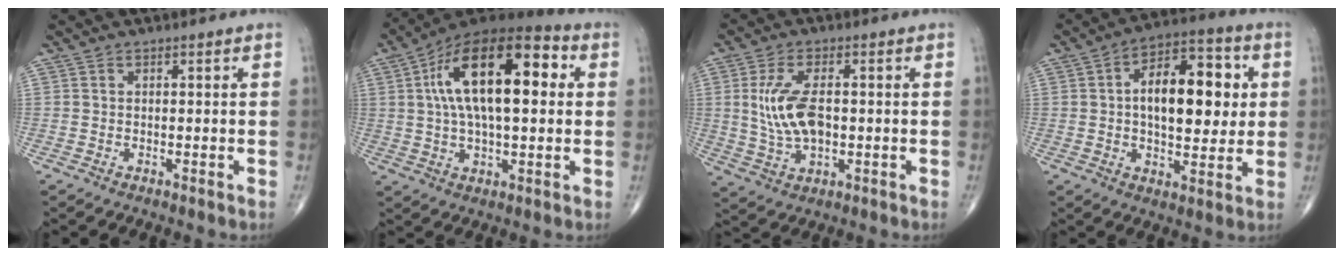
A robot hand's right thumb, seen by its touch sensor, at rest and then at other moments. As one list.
[{"total": 21.8, "force": [4.3, 9.8, 19.0], "torque": [-0.312, 0.021, 0.059]}, {"total": 9.9, "force": [0.5, 5.0, 8.5], "torque": [-0.174, -0.002, 0.017]}, {"total": 16.6, "force": [2.2, 8.6, 14.0], "torque": [-0.183, 0.013, 0.029]}]